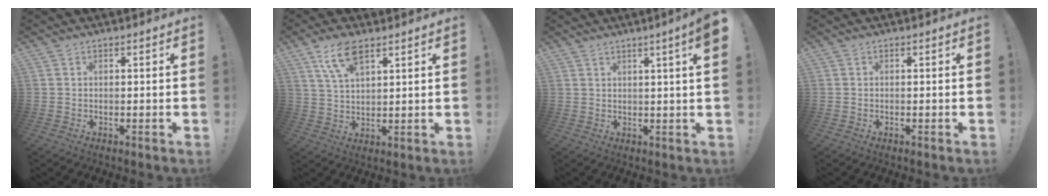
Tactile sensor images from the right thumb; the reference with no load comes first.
{"total": 8.9, "force": [5.4, 3.5, 6.1], "torque": [-0.116, -0.010, 0.101]}
{"total": 4.7, "force": [2.2, -0.4, 4.1], "torque": [-0.064, -0.010, 0.032]}
{"total": 0.0}